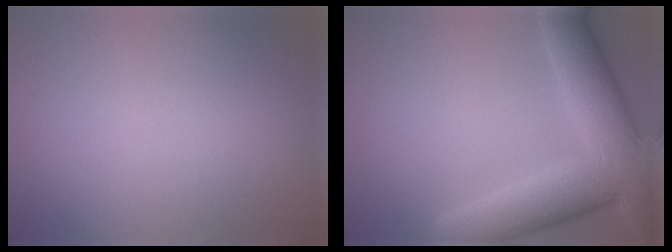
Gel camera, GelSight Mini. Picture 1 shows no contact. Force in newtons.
{"total": 10.6, "press": 10.6, "slide": 0.9}